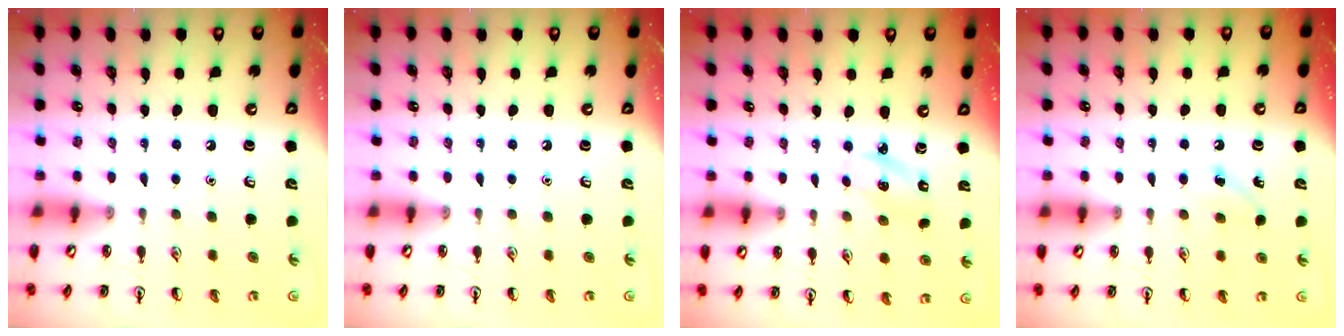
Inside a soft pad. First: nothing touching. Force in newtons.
{"total": 0.0}
{"total": 2.6, "press": 2.5, "slide": 0.6}
{"total": 2.8, "press": 2.6, "slide": 1.0}